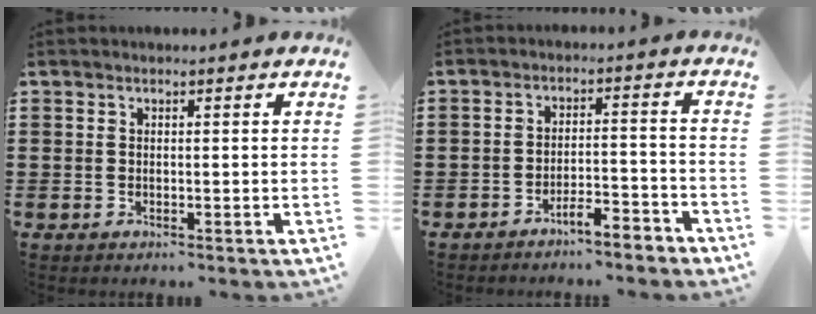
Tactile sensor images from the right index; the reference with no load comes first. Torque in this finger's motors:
{"motor_torque": [1.10, 1.04, 0.36, 0.02]}